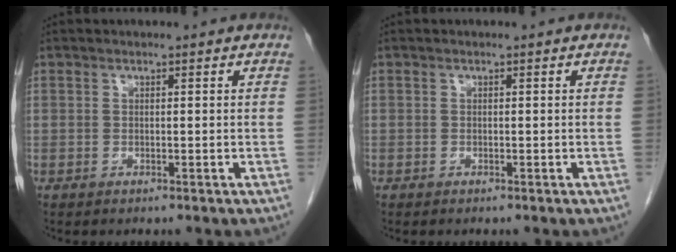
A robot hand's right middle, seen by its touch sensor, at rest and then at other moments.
{"total": 0.0}